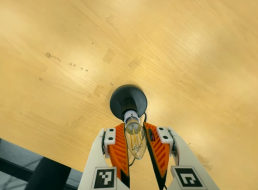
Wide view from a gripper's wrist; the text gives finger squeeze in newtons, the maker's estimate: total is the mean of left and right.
{"total": 12.6, "left": 12.7, "right": 12.5}